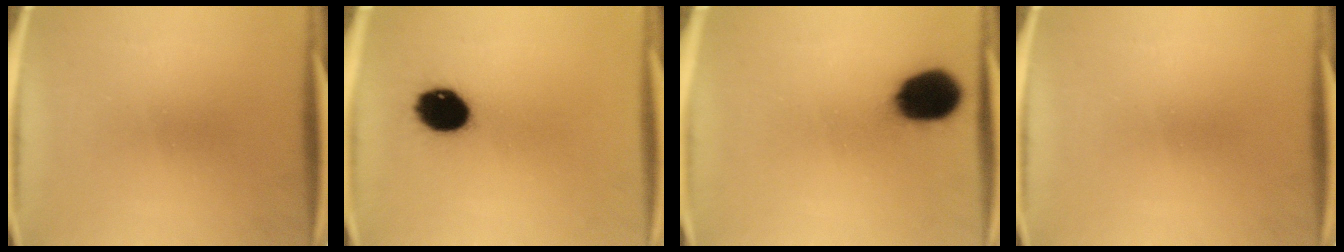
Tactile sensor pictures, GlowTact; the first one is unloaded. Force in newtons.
{"total": 11.3}
{"total": 15.0}
{"total": 0.0}